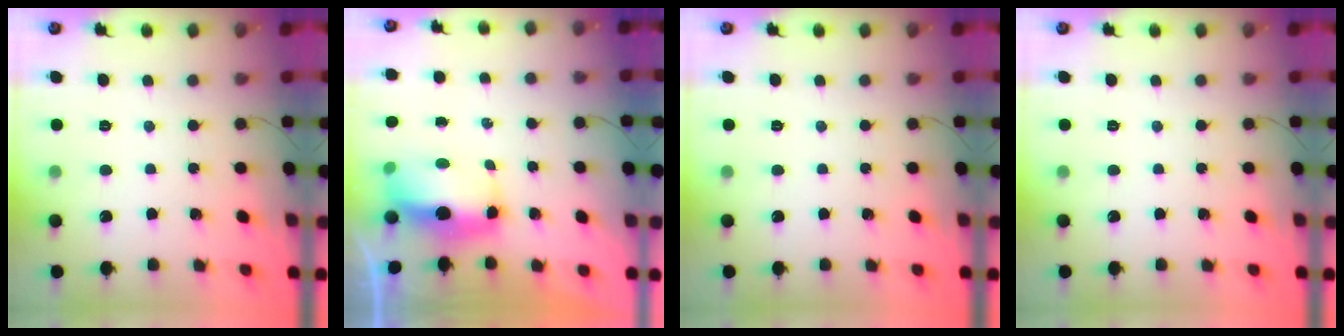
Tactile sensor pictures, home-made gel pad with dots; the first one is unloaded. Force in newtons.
{"total": 8.2, "press": 8.1, "slide": 1.0}
{"total": 0.0}
{"total": 0.0}